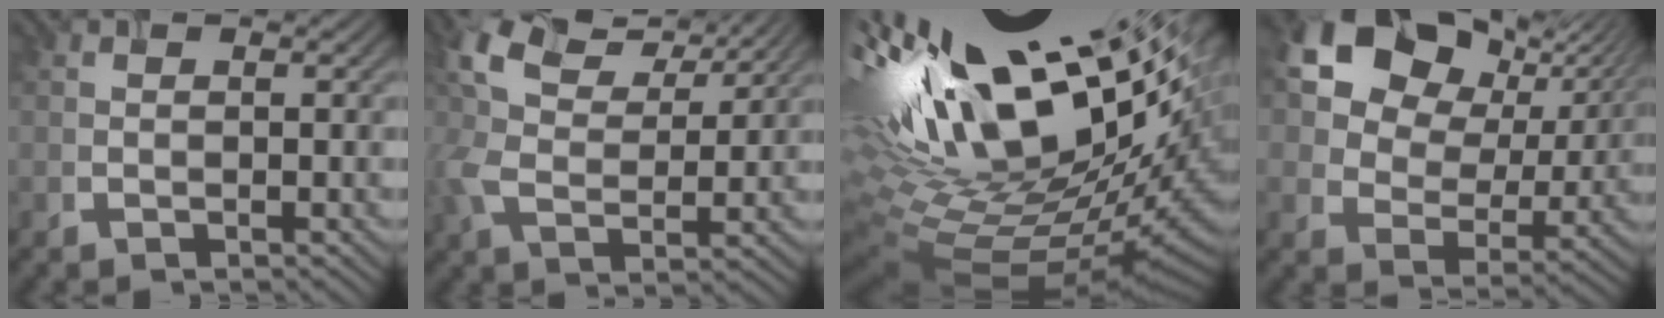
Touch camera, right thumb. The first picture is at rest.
{"total": 9.0, "force": [5.7, 4.3, 5.6], "torque": [-0.147, 0.016, 0.115]}
{"total": 19.9, "force": [6.7, 9.1, 16.3], "torque": [-0.291, -0.007, 0.165]}
{"total": 17.0, "force": [8.6, 11.4, 9.1], "torque": [-0.175, 0.043, 0.130]}